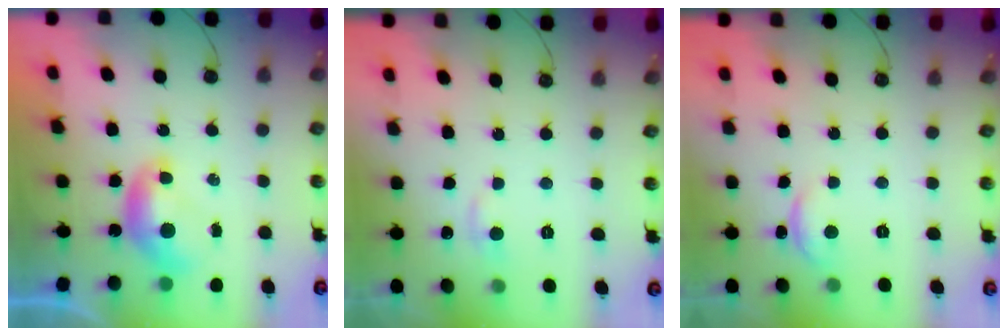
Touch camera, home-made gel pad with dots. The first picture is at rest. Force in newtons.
{"total": 1.1, "press": 0.8, "slide": 0.8}
{"total": 0.6, "press": 0.2, "slide": 0.6}